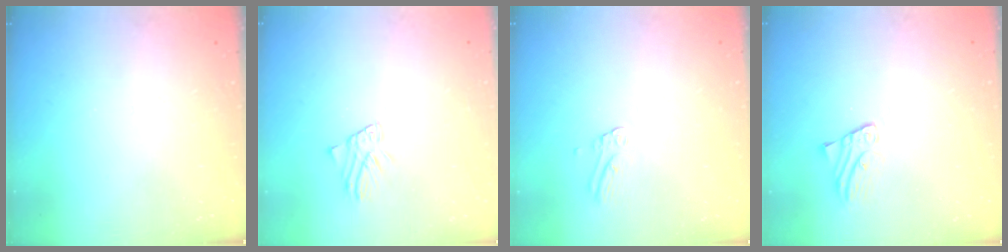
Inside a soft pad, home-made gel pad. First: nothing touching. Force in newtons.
{"total": 1.8, "press": 1.7, "slide": 0.1}
{"total": 3.0, "press": 3.0, "slide": 0.1}
{"total": 2.1, "press": 2.1, "slide": 0.0}